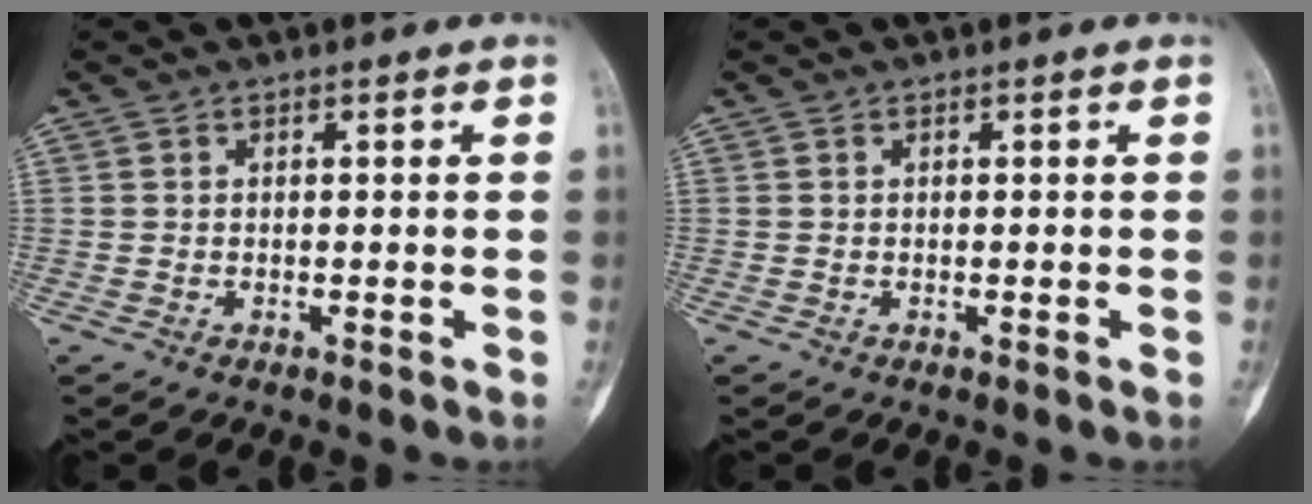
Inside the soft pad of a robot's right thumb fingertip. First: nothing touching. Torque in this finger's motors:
{"motor_torque": [0.01, -0.01, 0.00, 0.00, 0.00]}